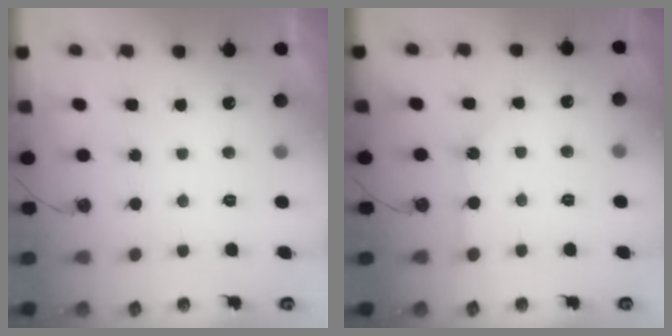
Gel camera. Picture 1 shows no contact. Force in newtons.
{"total": 1.9, "press": 1.9, "slide": 0.0}